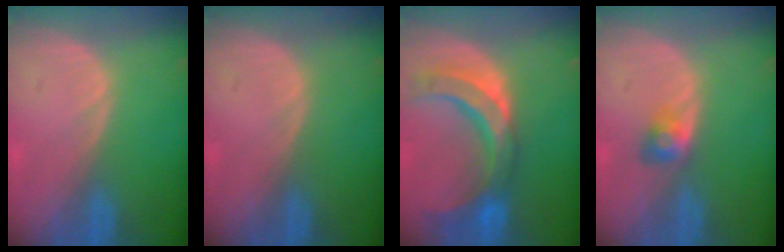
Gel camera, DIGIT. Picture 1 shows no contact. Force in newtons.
{"total": 0.0}
{"total": 10.8, "press": 9.3, "slide": 5.5}
{"total": 2.7, "press": 2.5, "slide": 1.1}